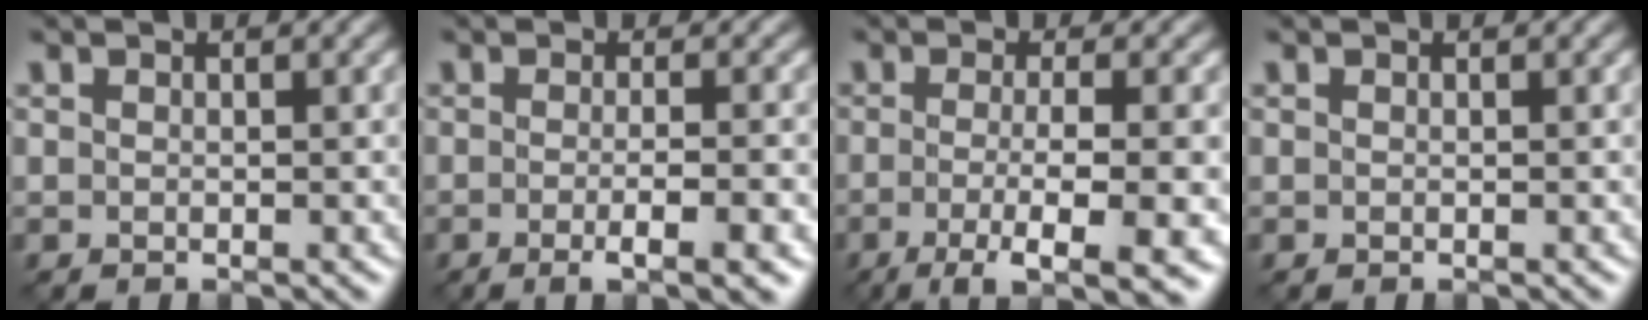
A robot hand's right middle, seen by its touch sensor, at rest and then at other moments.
{"total": 5.1, "force": [-1.6, 1.4, 4.6], "torque": [-0.059, -0.007, -0.019]}
{"total": 8.6, "force": [-3.3, 2.2, 7.6], "torque": [-0.103, -0.016, -0.046]}
{"total": 0.0}